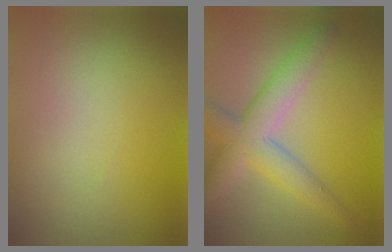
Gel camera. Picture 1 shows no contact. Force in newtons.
{"total": 5.4, "press": 5.4, "slide": 0.4}